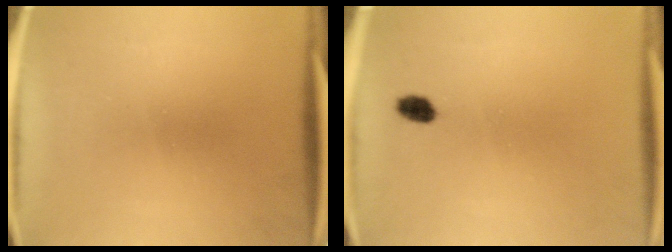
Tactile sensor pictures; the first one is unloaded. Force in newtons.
{"total": 2.1}